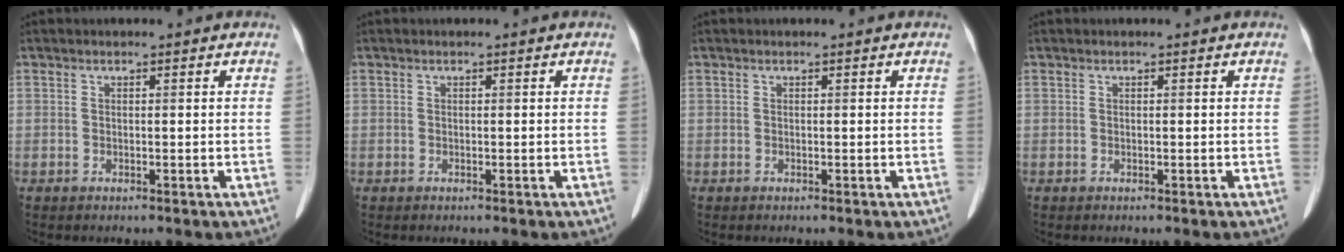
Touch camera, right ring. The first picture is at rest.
{"total": 0.0}
{"total": 0.0}
{"total": 0.0}